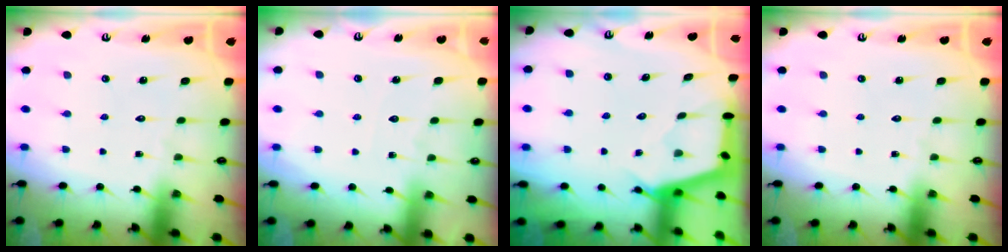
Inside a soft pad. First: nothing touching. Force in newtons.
{"total": 2.7, "press": 2.7, "slide": 0.4}
{"total": 3.0, "press": 3.0, "slide": 0.4}
{"total": 0.0}